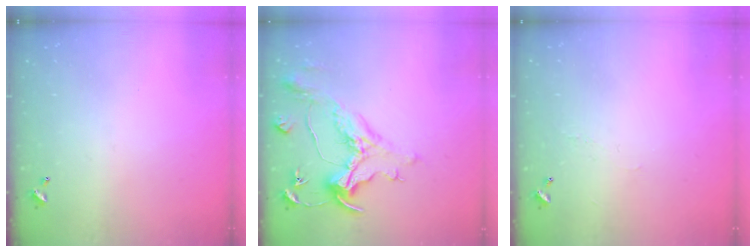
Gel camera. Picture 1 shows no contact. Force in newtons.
{"total": 1.5, "press": 0.8, "slide": 1.2}
{"total": 0.9, "press": 0.7, "slide": 0.6}